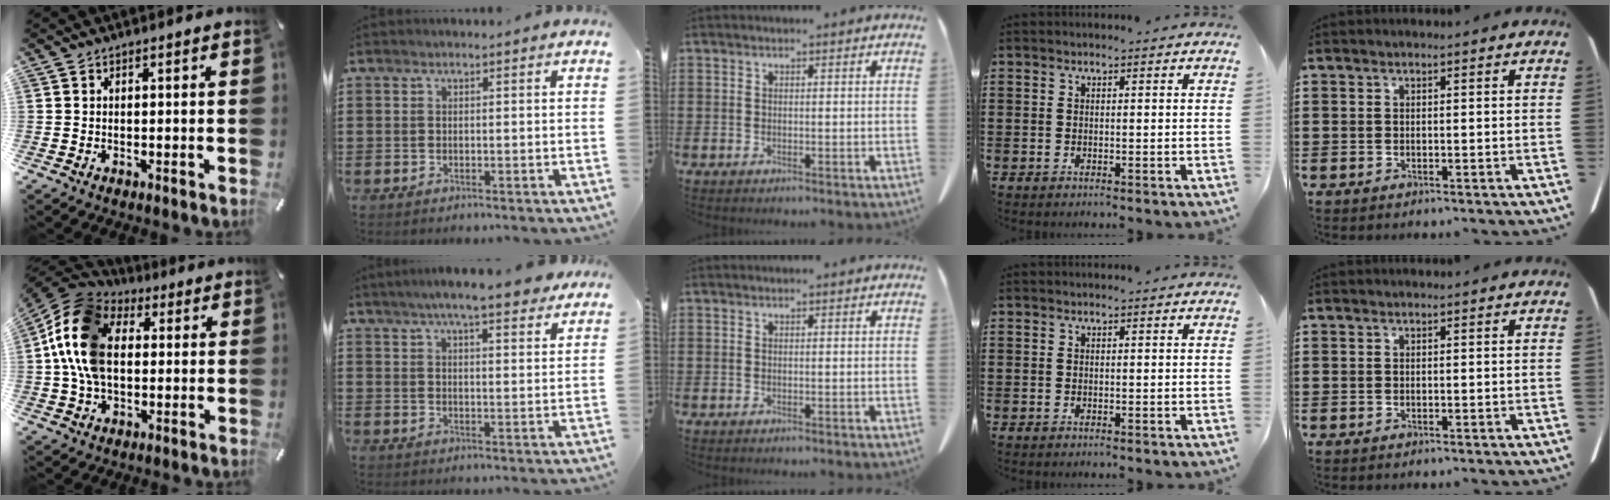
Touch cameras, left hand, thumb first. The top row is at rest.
{"thumb": {"total": 15.8, "force": [0.8, 11.7, 10.6], "torque": [-0.251, 0.018, 0.009]}, "index": {"total": 7.0, "force": [6.0, 0.8, 3.6], "torque": [-0.080, -0.014, 0.105]}}